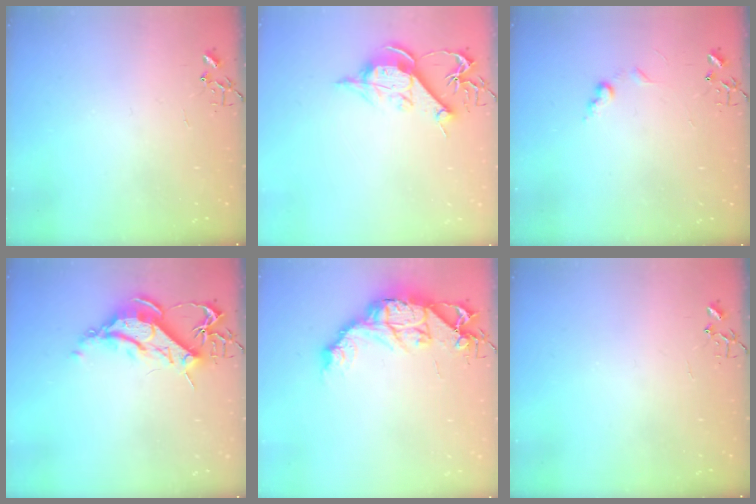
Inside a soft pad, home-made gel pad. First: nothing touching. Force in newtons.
{"total": 11.6, "press": 11.6, "slide": 0.9}
{"total": 6.9, "press": 6.8, "slide": 1.0}
{"total": 12.1, "press": 12.0, "slide": 1.3}
{"total": 15.1, "press": 15.0, "slide": 1.3}
{"total": 0.0}